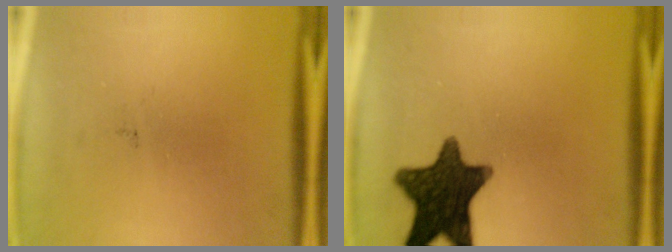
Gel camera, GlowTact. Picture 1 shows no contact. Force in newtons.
{"total": 14.1}